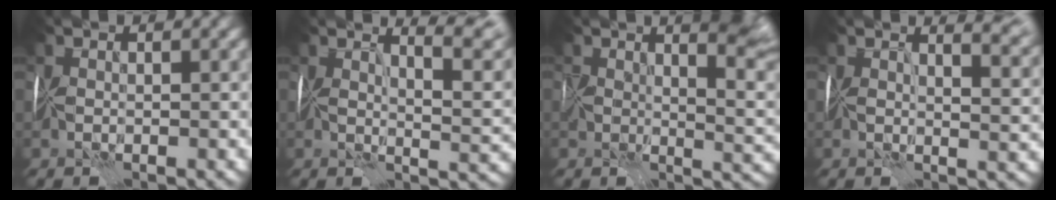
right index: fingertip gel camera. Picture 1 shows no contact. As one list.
[{"total": 5.2, "force": [4.0, 0.0, 3.3], "torque": [-0.021, 0.008, 0.050]}, {"total": 5.2, "force": [2.6, 1.0, 4.4], "torque": [-0.055, -0.004, 0.045]}, {"total": 5.8, "force": [4.1, 1.4, 3.8], "torque": [-0.013, 0.022, 0.037]}]